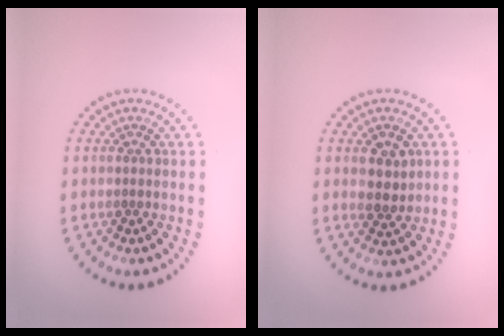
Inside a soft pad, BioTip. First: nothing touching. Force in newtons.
{"total": 2.4, "press": 2.4, "slide": 0.3}